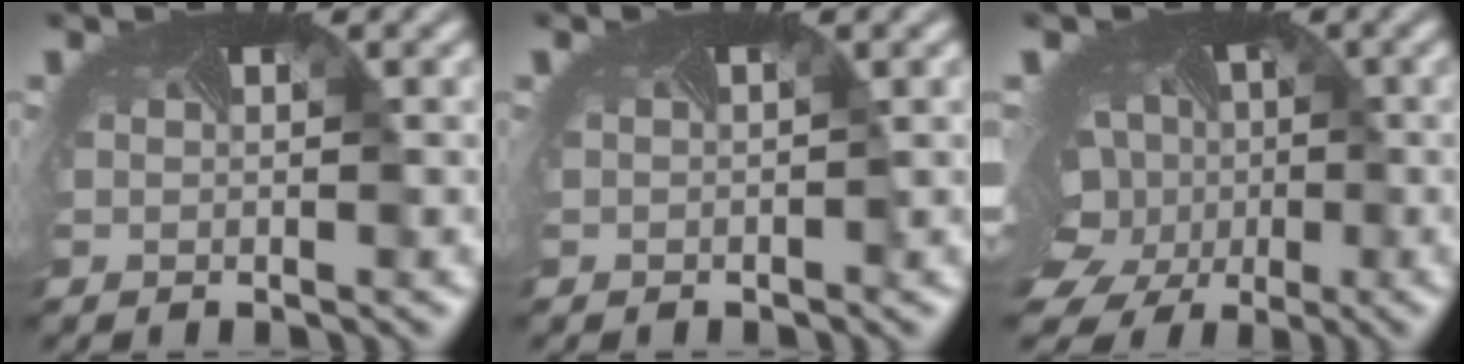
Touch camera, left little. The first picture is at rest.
{"total": 0.5, "force": [0.0, 0.3, 0.4], "torque": [0.001, 0.005, -0.003]}
{"total": 12.5, "force": [-1.8, 10.2, 7.0], "torque": [-0.142, -0.023, -0.028]}